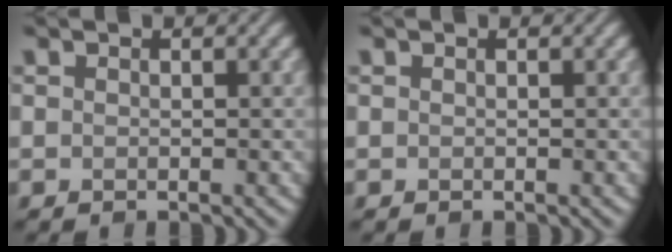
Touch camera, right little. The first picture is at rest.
{"total": 0.0}